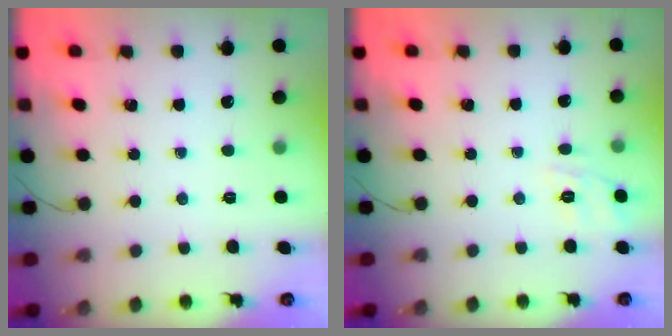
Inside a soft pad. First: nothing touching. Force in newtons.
{"total": 7.9, "press": 7.7, "slide": 1.7}